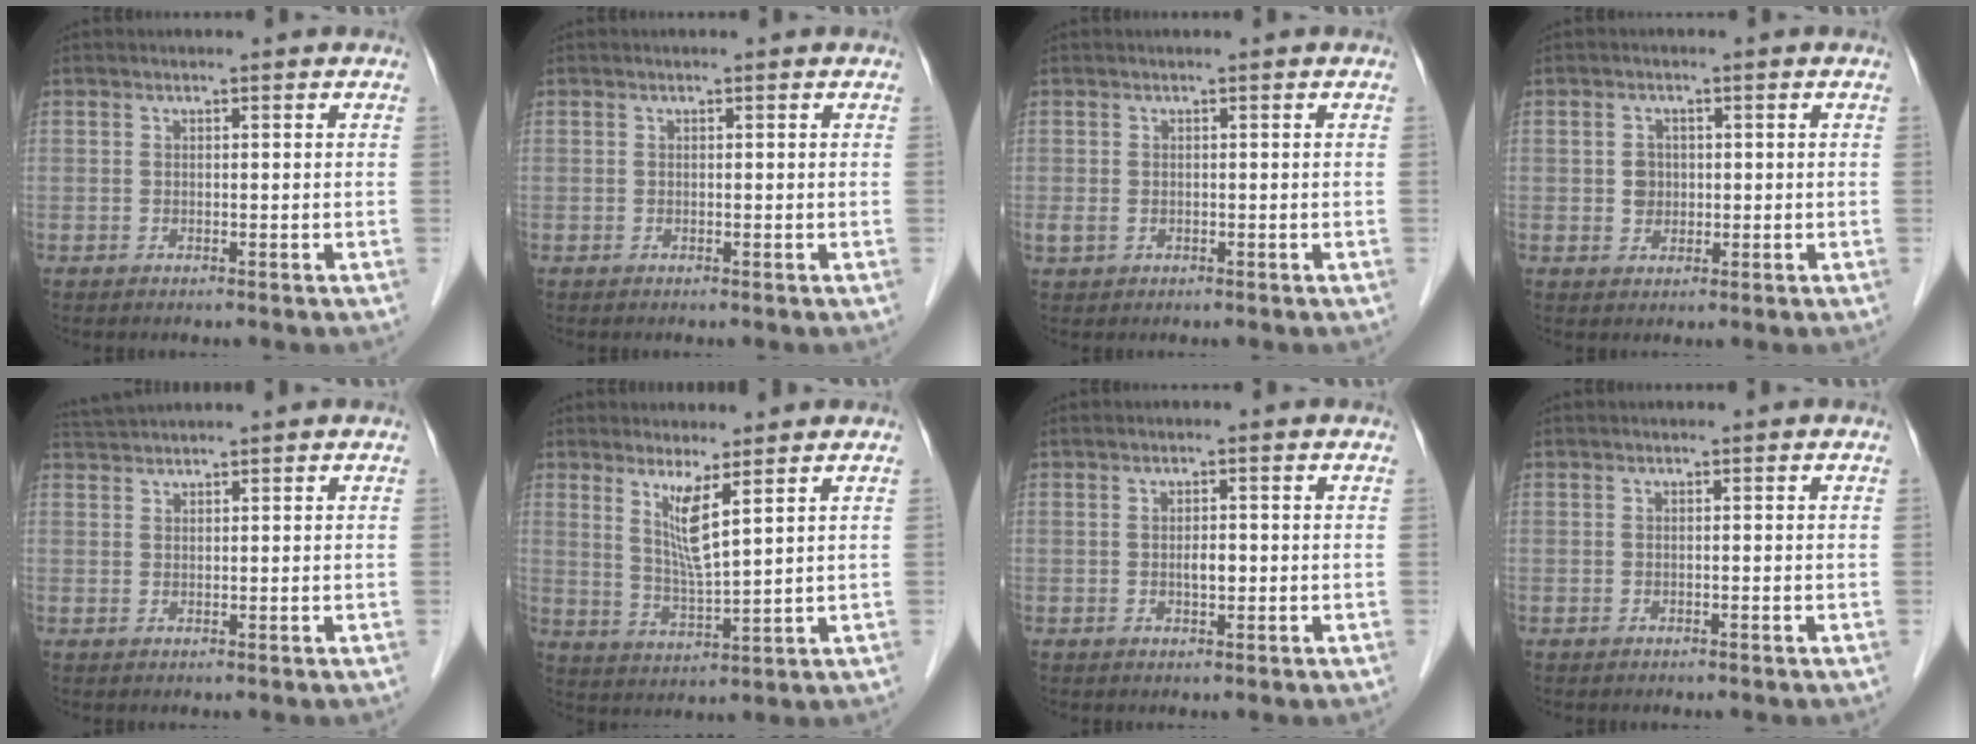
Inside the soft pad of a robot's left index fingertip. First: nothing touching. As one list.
[{"total": 0.0}, {"total": 1.2, "force": [-0.1, 0.9, 0.7], "torque": [-0.021, 0.004, 0.005]}, {"total": 2.1, "force": [0.2, 1.9, 0.9], "torque": [-0.019, 0.005, 0.006]}, {"total": 3.0, "force": [2.9, -0.5, 0.5], "torque": [-0.011, 0.024, 0.061]}, {"total": 5.9, "force": [3.1, -0.4, 5.1], "torque": [-0.097, -0.022, 0.062]}, {"total": 1.8, "force": [-0.1, 0.6, 1.7], "torque": [-0.032, 0.001, -0.001]}, {"total": 0.0}]